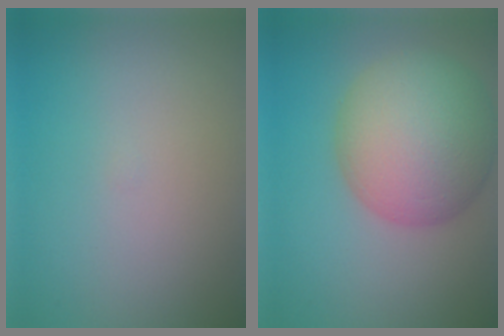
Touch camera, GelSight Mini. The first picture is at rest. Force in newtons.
{"total": 10.6, "press": 10.6, "slide": 0.5}